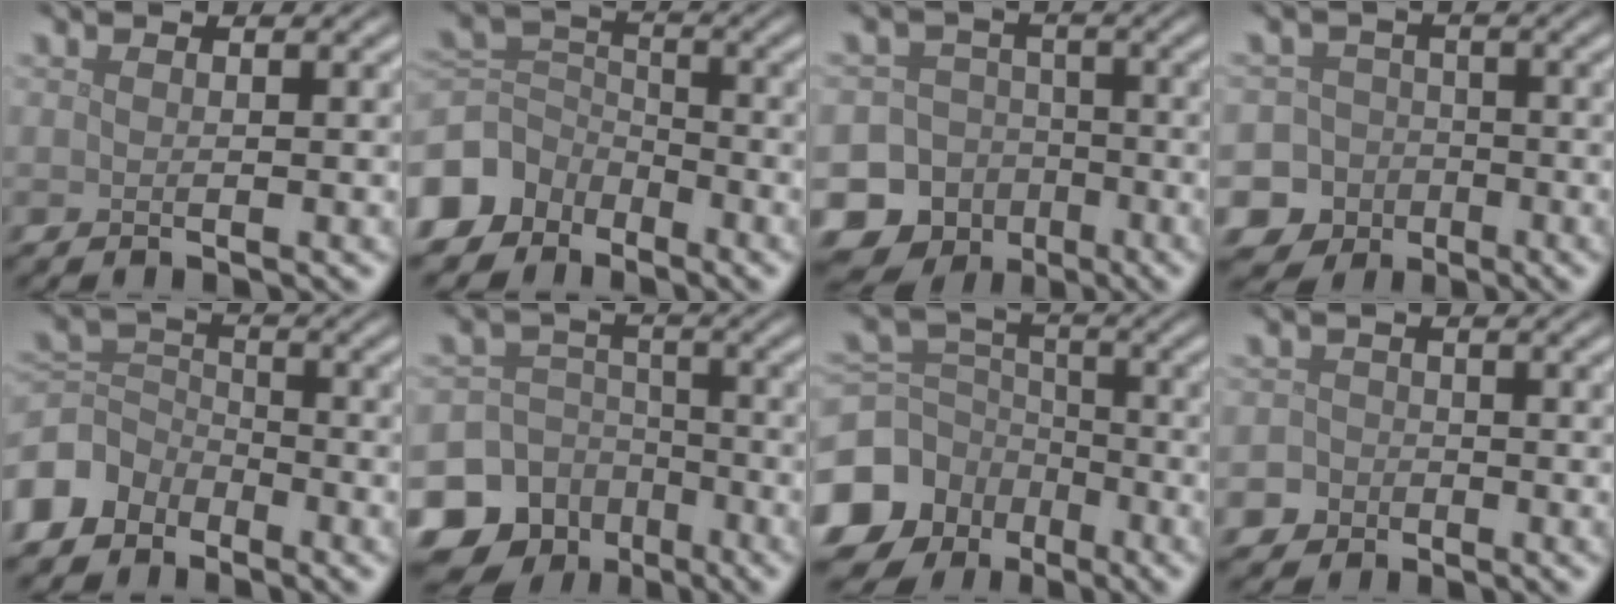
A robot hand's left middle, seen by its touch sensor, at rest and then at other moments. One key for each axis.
{"total": 6.0, "fx": -4.0, "fy": 4.2, "fz": 1.6, "tx": -0.033, "ty": 0.000, "tz": -0.096}
{"total": 15.7, "fx": -8.1, "fy": 13.4, "fz": 2.2, "tx": -0.054, "ty": -0.058, "tz": -0.139}
{"total": 11.9, "fx": -6.0, "fy": 10.2, "fz": 1.2, "tx": -0.028, "ty": -0.038, "tz": -0.115}
{"total": 4.6, "fx": -3.0, "fy": 3.2, "fz": 1.1, "tx": -0.020, "ty": 0.005, "tz": -0.077}
{"total": 14.3, "fx": -7.9, "fy": 11.6, "fz": 2.7, "tx": -0.073, "ty": -0.049, "tz": -0.138}
{"total": 13.9, "fx": -7.4, "fy": 11.2, "fz": 3.6, "tx": -0.111, "ty": -0.057, "tz": -0.135}
{"total": 3.2, "fx": -1.8, "fy": 2.6, "fz": 0.3, "tx": 0.019, "ty": -0.003, "tz": -0.038}